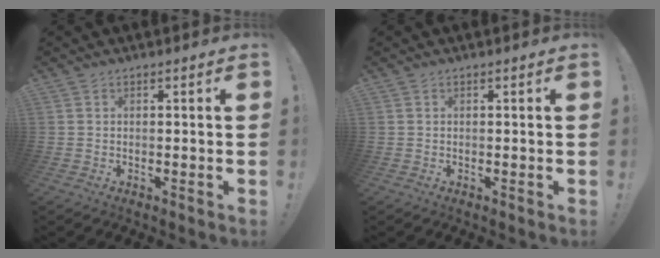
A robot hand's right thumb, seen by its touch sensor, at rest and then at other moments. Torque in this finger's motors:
{"motor_torque": [0.00, 0.00, -0.09, 0.09, 0.07]}